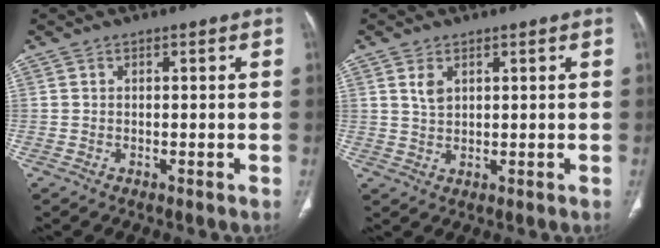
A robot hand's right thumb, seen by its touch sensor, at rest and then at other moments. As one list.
[{"total": 2.9, "force": [1.4, 1.8, 1.9], "torque": [-0.033, -0.007, 0.033]}]